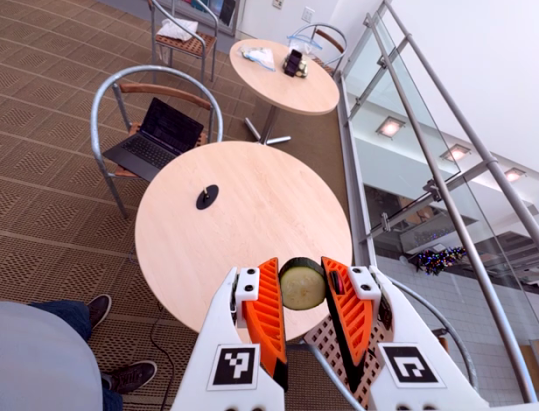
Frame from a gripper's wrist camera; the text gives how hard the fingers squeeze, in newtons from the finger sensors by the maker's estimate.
{"total": 7.5, "left": 7.1, "right": 8.0}